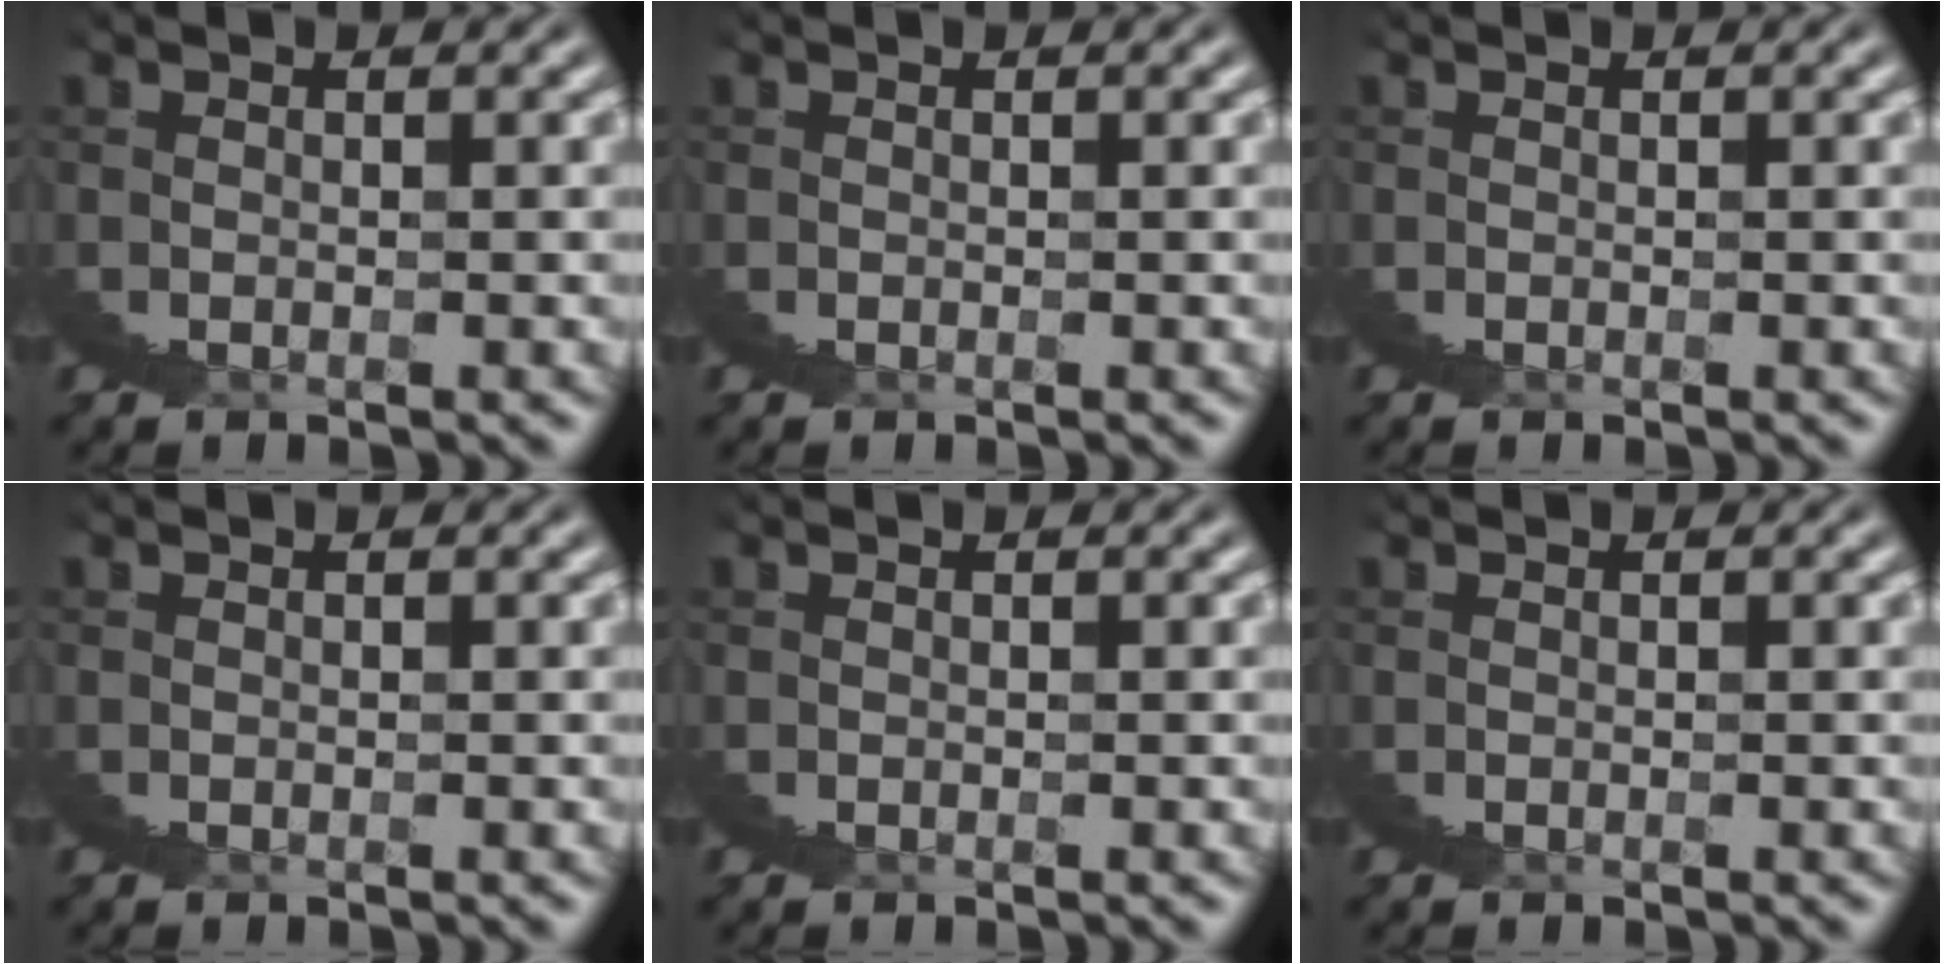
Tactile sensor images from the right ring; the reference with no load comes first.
{"total": 0.0}
{"total": 0.0}
{"total": 0.0}
{"total": 0.0}
{"total": 0.0}